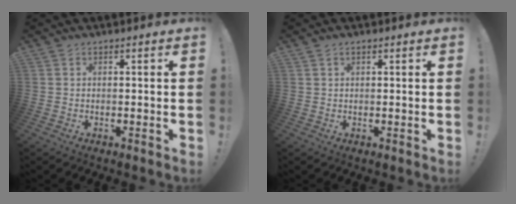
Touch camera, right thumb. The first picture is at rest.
{"total": 0.9, "force": [0.6, 0.5, 0.4], "torque": [-0.010, 0.002, 0.011]}